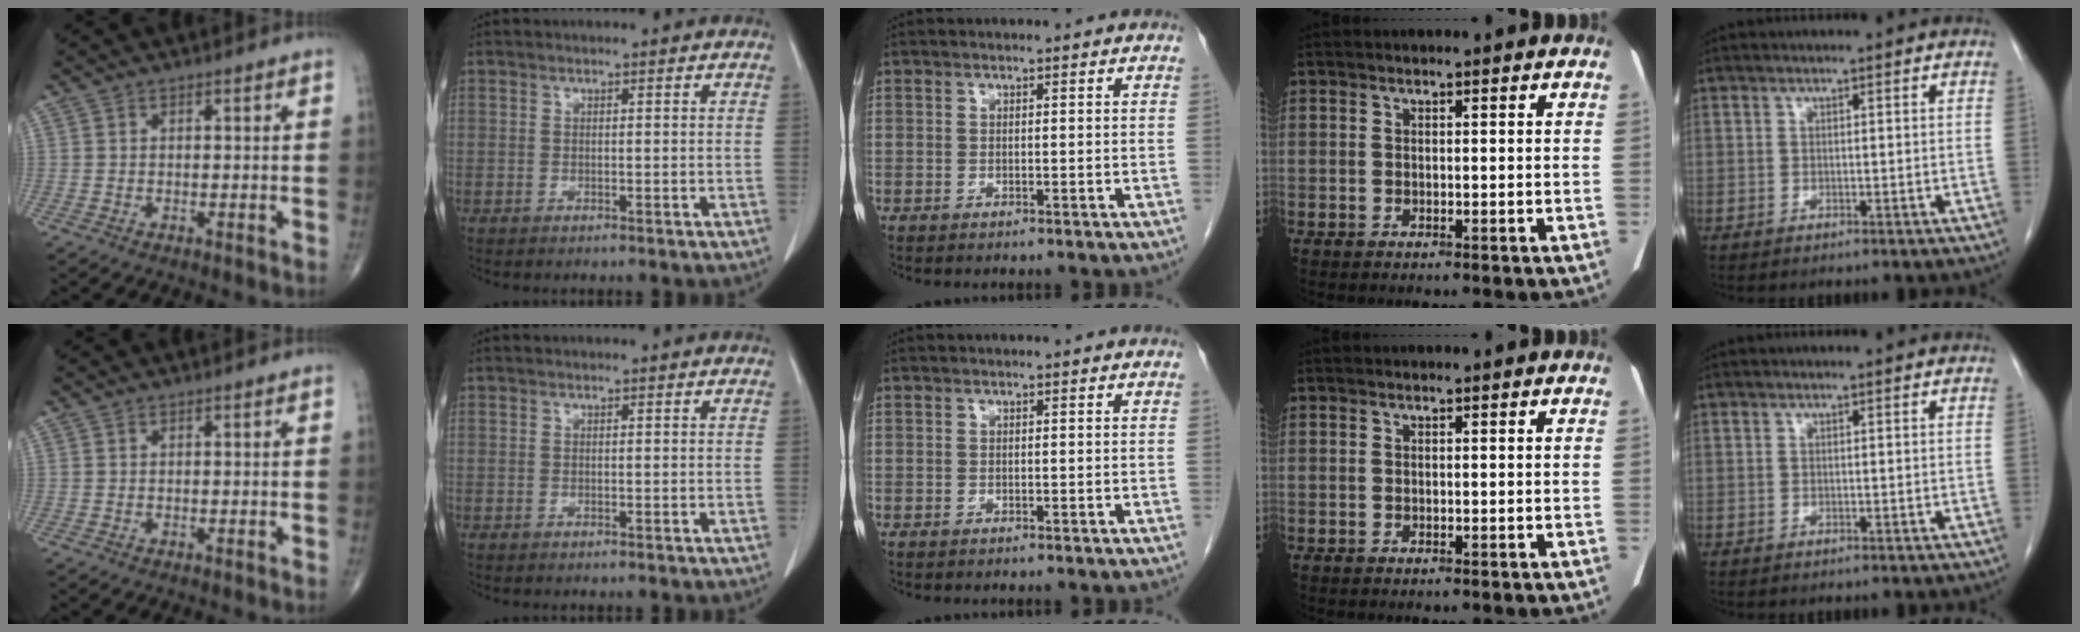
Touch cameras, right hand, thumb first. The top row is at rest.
{}